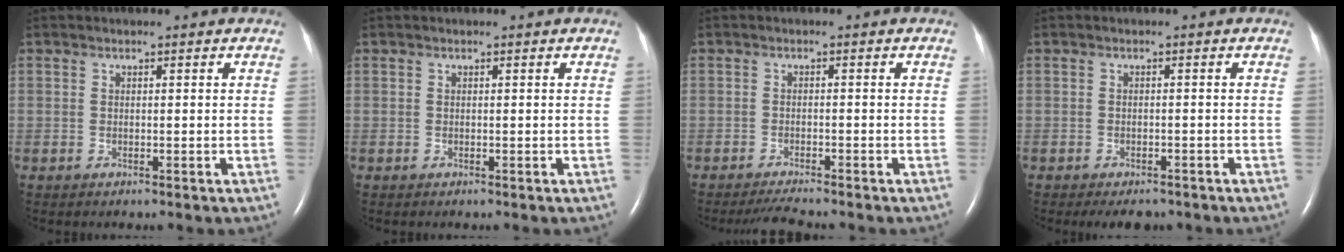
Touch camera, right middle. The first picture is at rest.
{"total": 0.0}
{"total": 3.5, "force": [-3.2, -0.3, 1.3], "torque": [-0.030, -0.015, -0.053]}
{"total": 3.9, "force": [-3.1, 1.6, 1.6], "torque": [-0.016, -0.003, -0.039]}